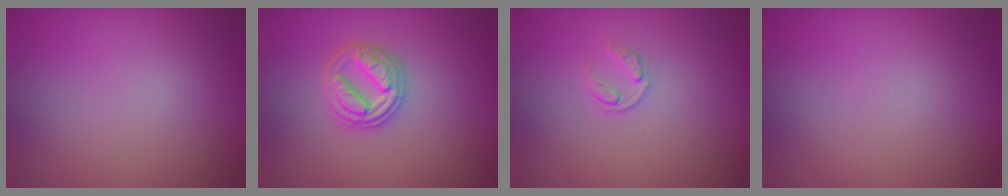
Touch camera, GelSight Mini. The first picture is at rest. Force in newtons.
{"total": 3.1, "press": 3.1, "slide": 0.4}
{"total": 0.9, "press": 0.5, "slide": 0.8}
{"total": 0.0}